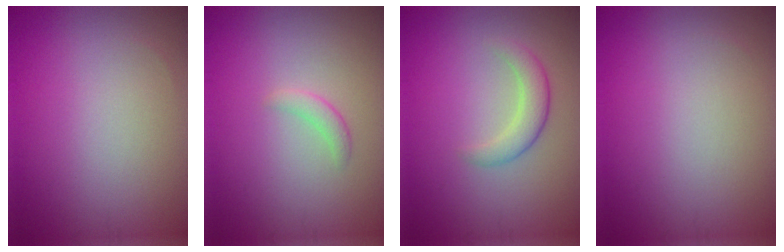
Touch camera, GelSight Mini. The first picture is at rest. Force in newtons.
{"total": 1.2, "press": 1.2, "slide": 0.1}
{"total": 2.4, "press": 2.4, "slide": 0.2}
{"total": 0.0}